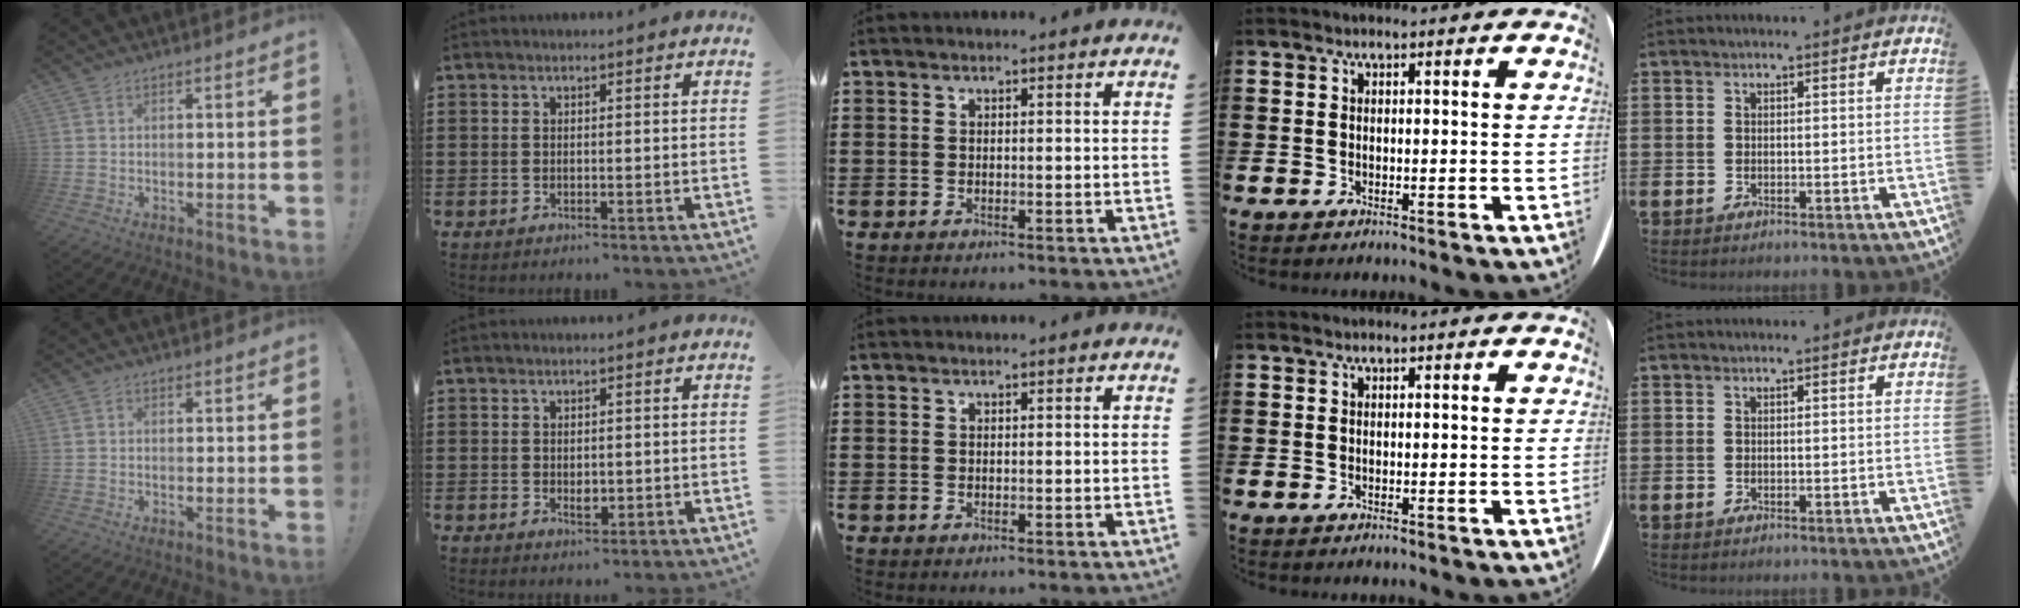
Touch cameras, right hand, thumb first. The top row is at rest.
{"thumb": {"total": 0.6, "force": [-0.3, 0.4, 0.2], "torque": [-0.004, 0.001, -0.007]}, "index": {"total": 1.7, "force": [-0.1, 1.0, 1.4], "torque": [-0.025, 0.002, -0.002]}}